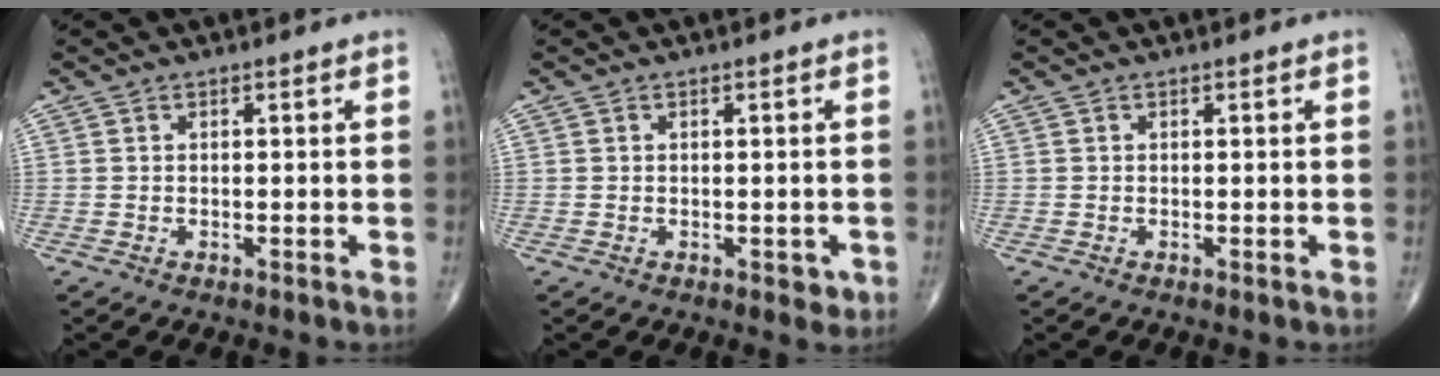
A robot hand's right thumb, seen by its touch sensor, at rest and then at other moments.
{"total": 2.0, "force": [-0.5, 1.4, 1.3], "torque": [-0.005, 0.000, -0.004]}
{"total": 0.0}